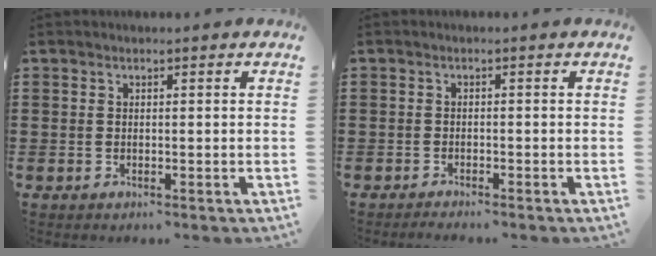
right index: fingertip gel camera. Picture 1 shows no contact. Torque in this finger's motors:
{"motor_torque": [0.95, 1.13, -0.23, -0.05]}